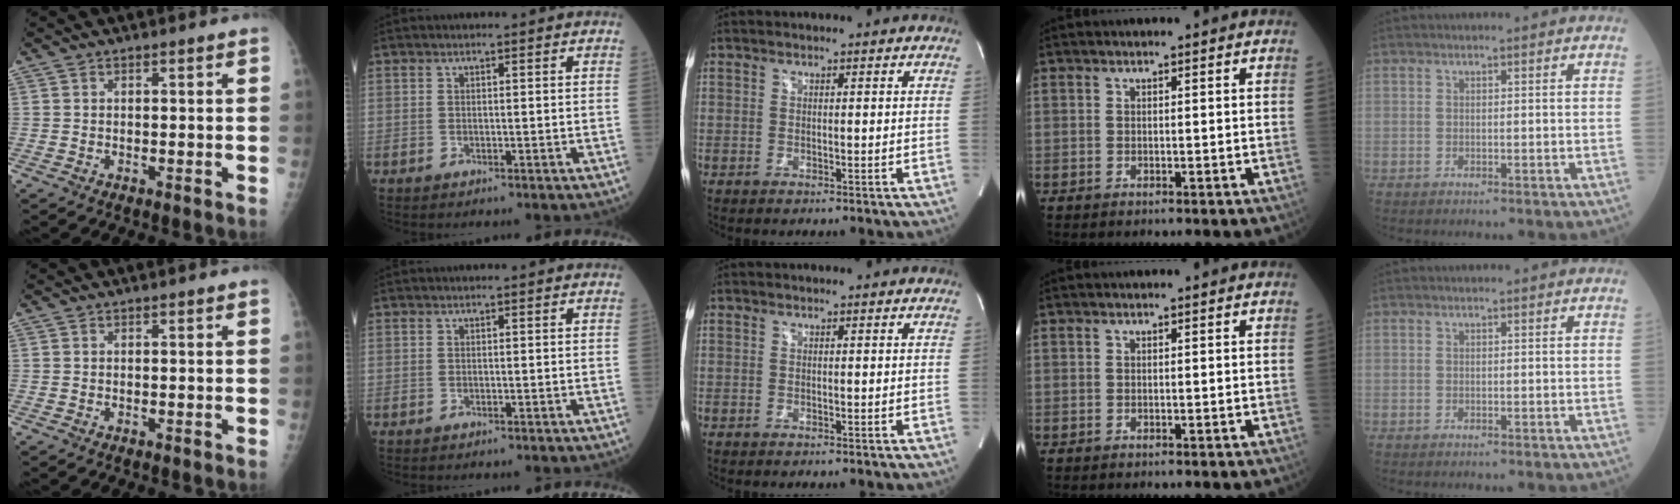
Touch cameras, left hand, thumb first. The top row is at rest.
{}